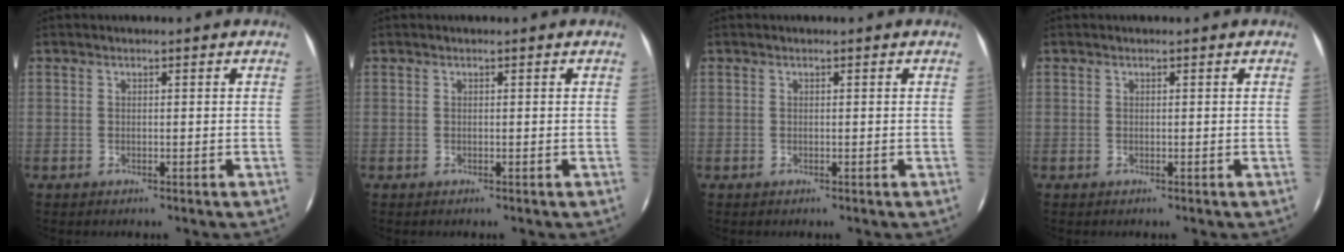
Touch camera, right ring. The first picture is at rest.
{"total": 0.0}
{"total": 0.0}
{"total": 0.0}